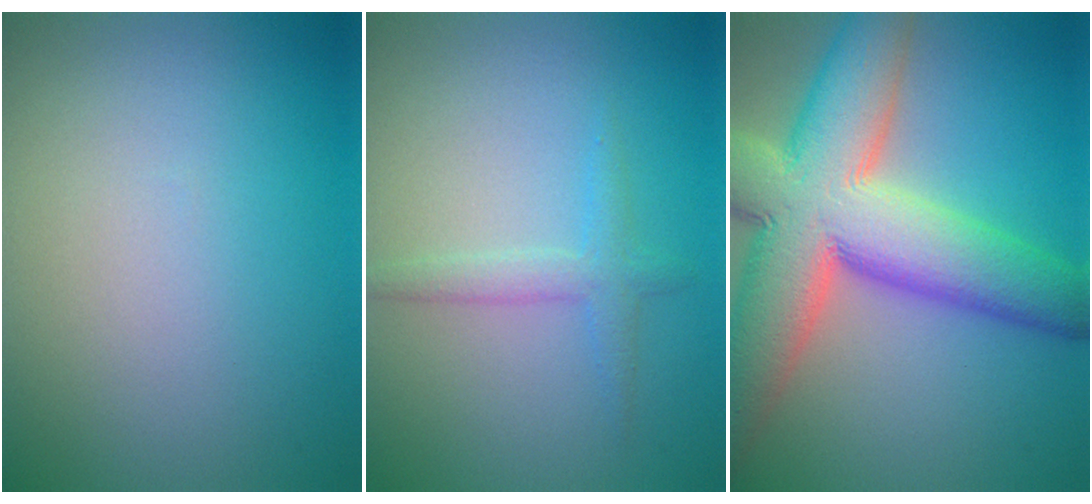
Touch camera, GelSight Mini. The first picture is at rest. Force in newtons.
{"total": 1.8, "press": 1.8, "slide": 0.1}
{"total": 13.9, "press": 13.8, "slide": 1.1}